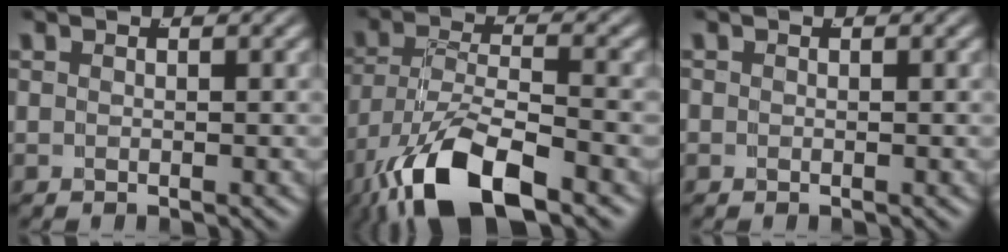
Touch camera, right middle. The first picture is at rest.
{"total": 8.4, "force": [-4.3, 3.4, 6.4], "torque": [-0.135, -0.040, -0.047]}
{"total": 0.5, "force": [-0.3, 0.4, 0.1], "torque": [-0.002, -0.004, -0.003]}